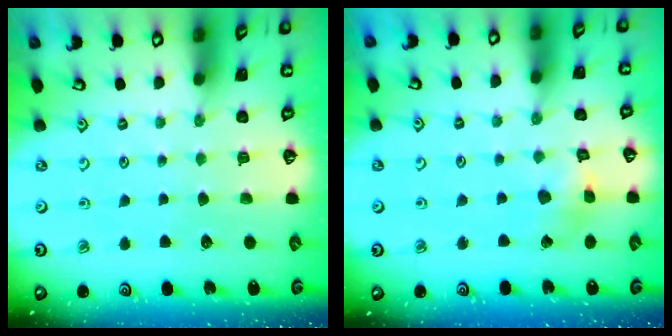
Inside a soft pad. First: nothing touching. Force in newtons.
{"total": 4.8, "press": 4.8, "slide": 0.4}